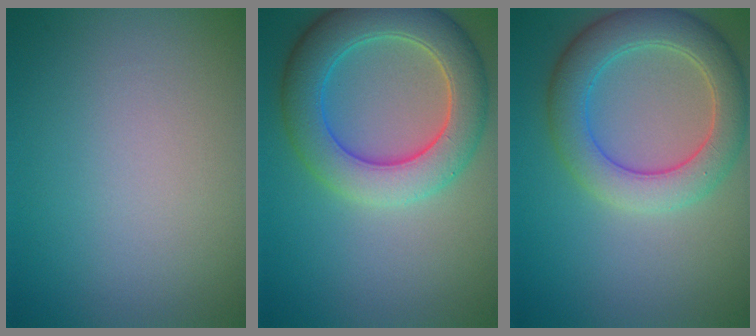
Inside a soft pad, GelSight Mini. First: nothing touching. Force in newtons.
{"total": 7.5, "press": 7.4, "slide": 0.6}
{"total": 5.9, "press": 5.9, "slide": 0.3}